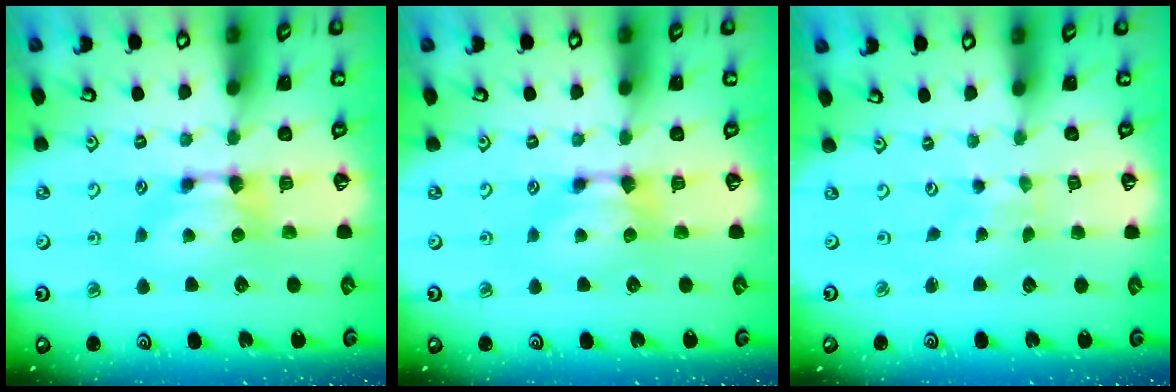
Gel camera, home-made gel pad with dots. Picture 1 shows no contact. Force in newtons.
{"total": 0.0}
{"total": 4.1, "press": 4.1, "slide": 0.2}